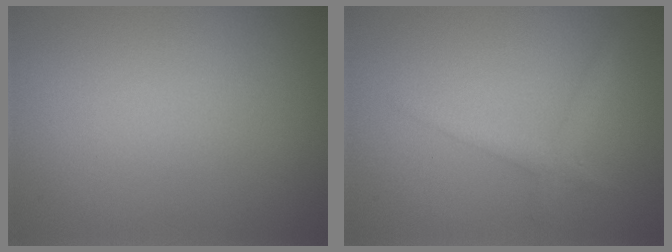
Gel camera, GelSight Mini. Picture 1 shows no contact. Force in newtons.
{"total": 1.7, "press": 1.7, "slide": 0.1}